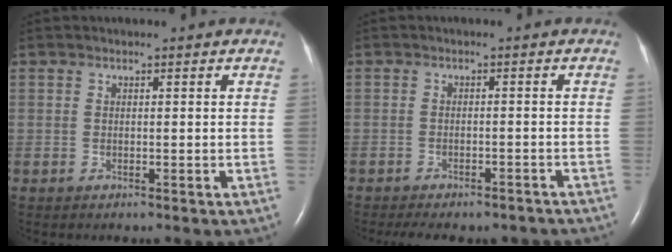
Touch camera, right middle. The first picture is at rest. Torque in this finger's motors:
{"motor_torque": [0.94, -0.95, 0.12, 0.03]}